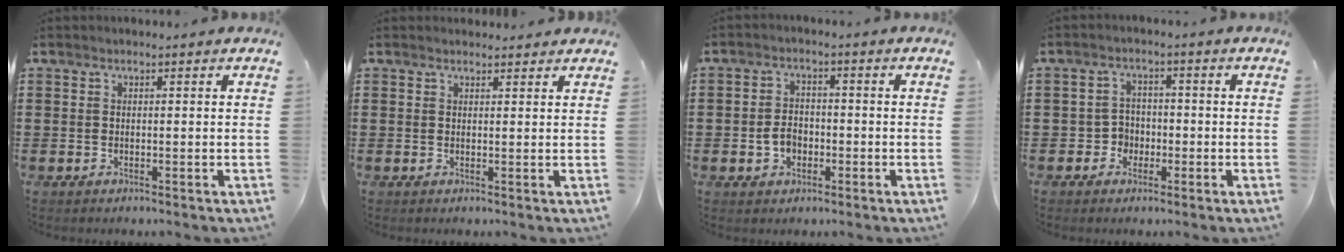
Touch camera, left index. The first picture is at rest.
{"total": 1.3, "force": [1.2, 0.3, 0.1], "torque": [-0.005, 0.002, 0.025]}
{"total": 3.5, "force": [-1.1, 2.6, 2.1], "torque": [-0.051, 0.002, -0.024]}
{"total": 3.1, "force": [-1.4, 2.6, 0.7], "torque": [-0.024, 0.005, -0.032]}